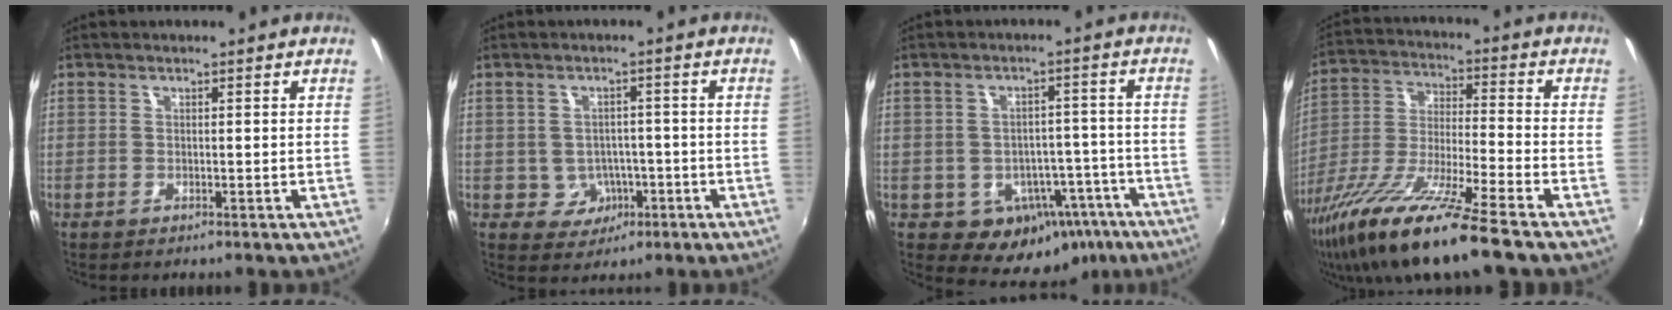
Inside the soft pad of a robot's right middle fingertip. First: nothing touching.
{"total": 4.8, "force": [-1.4, 4.4, 1.1], "torque": [-0.032, 0.013, -0.005]}
{"total": 12.0, "force": [-6.1, 9.1, 4.8], "torque": [-0.075, 0.032, -0.047]}
{"total": 18.0, "force": [-12.7, 0.8, 12.7], "torque": [-0.253, -0.036, -0.232]}